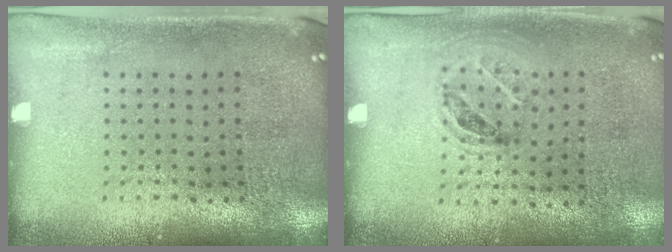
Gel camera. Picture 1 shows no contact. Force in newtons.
{"total": 1.0, "press": 0.7, "slide": 0.7}